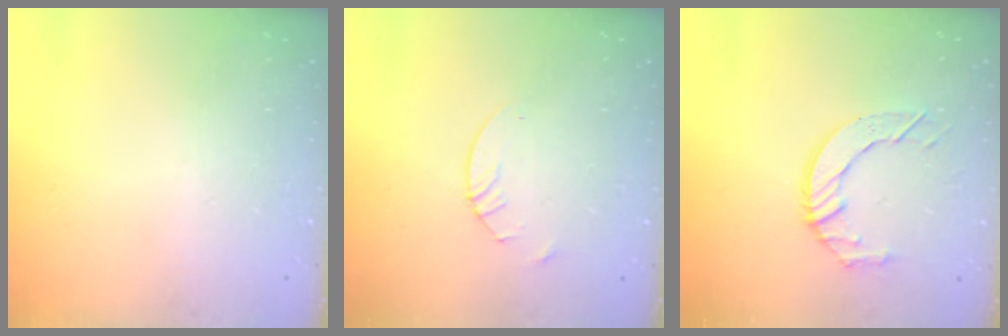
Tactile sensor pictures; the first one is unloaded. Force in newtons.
{"total": 2.4, "press": 2.4, "slide": 0.1}
{"total": 8.1, "press": 8.0, "slide": 0.4}